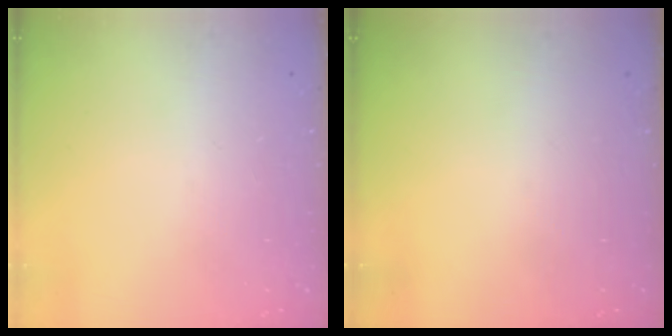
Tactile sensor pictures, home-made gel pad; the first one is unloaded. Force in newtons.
{"total": 0.0}